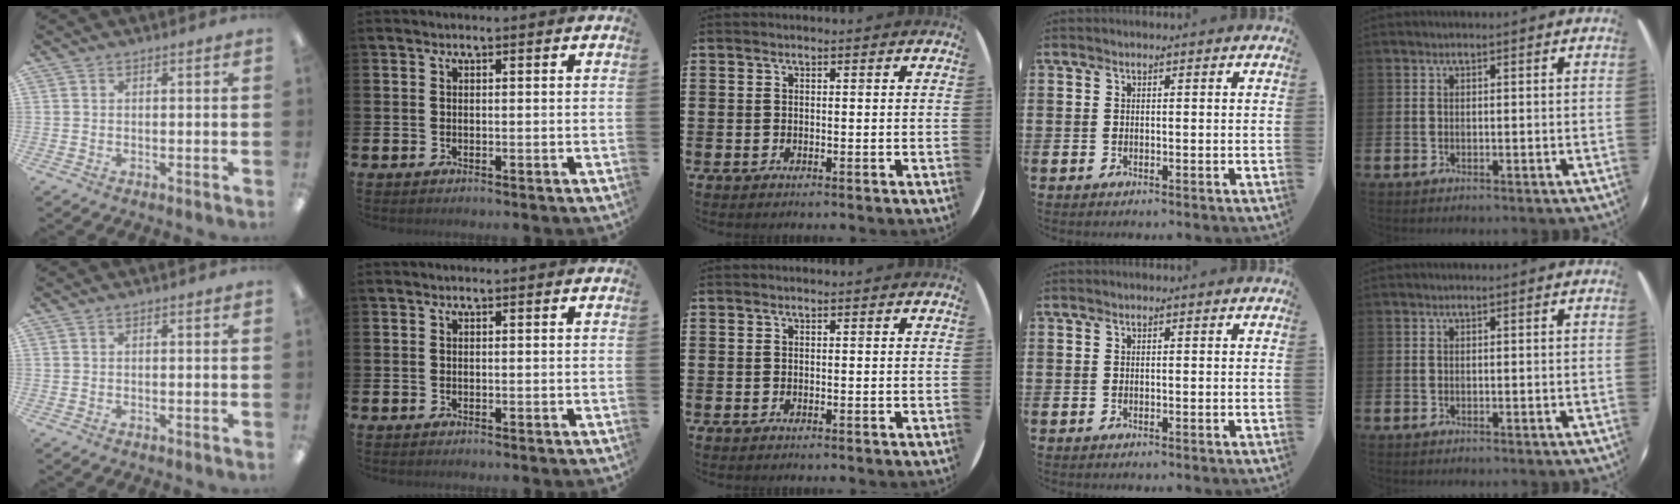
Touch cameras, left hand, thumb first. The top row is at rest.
{}